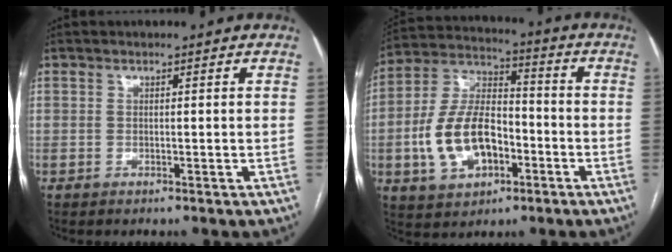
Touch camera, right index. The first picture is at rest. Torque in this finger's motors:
{"motor_torque": [0.67, -0.40, 0.71, 0.21]}